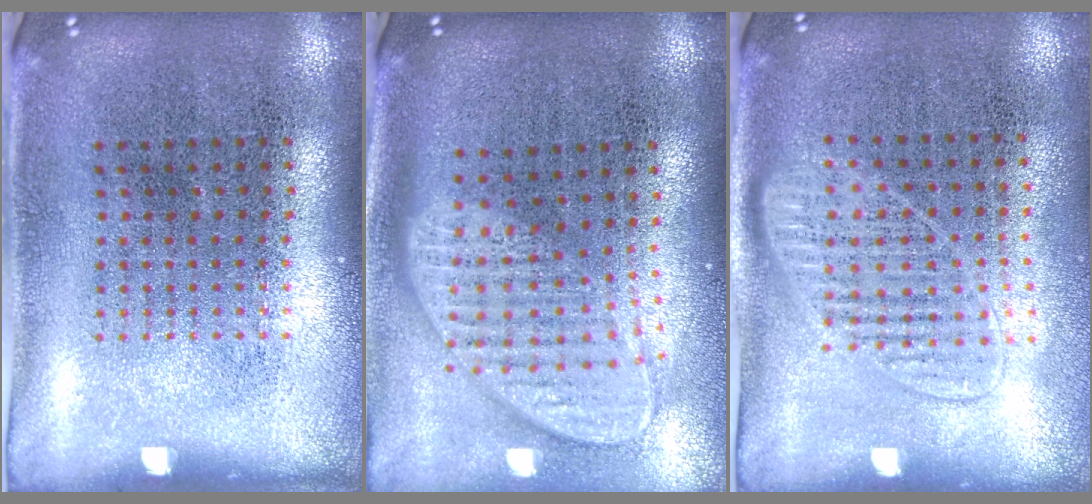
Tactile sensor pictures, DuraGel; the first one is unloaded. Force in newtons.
{"total": 2.0, "press": 1.6, "slide": 1.2}
{"total": 1.4, "press": 1.3, "slide": 0.6}